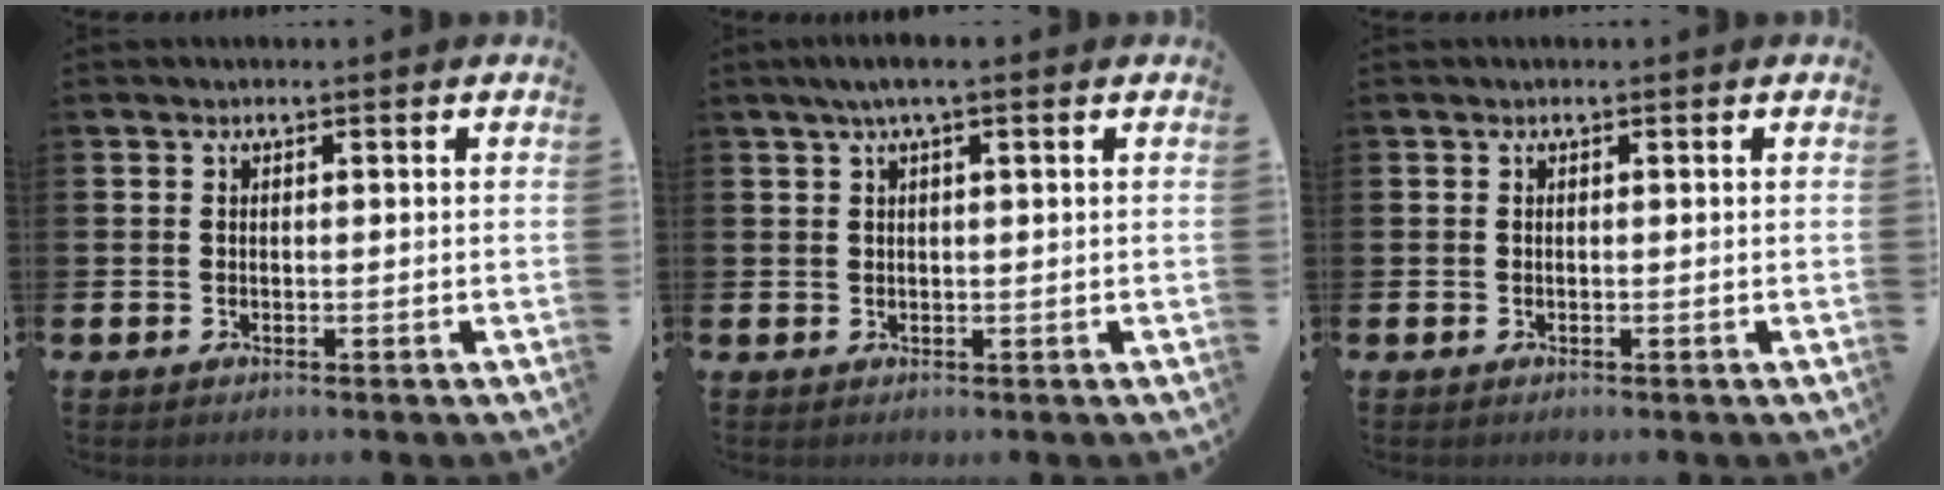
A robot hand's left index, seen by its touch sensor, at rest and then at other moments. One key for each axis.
{"total": 2.4, "fx": 1.4, "fy": 0.2, "fz": 2.0, "tx": -0.043, "ty": 0.007, "tz": 0.025}
{"total": 0.0}